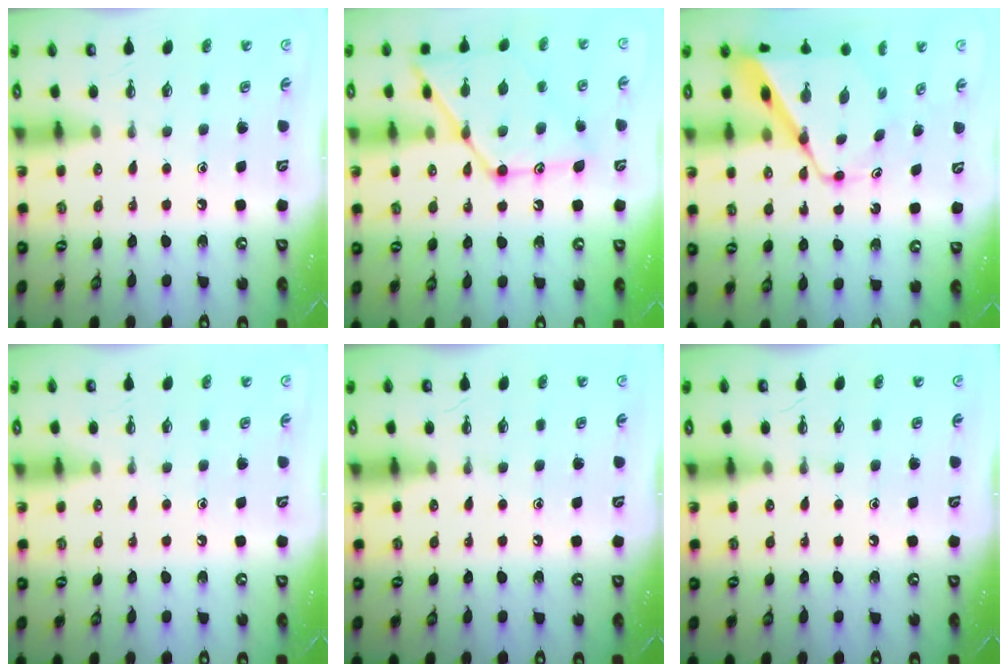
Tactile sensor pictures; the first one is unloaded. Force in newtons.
{"total": 17.2, "press": 17.2, "slide": 1.4}
{"total": 11.4, "press": 11.4, "slide": 1.0}
{"total": 0.0}
{"total": 0.0}
{"total": 0.0}